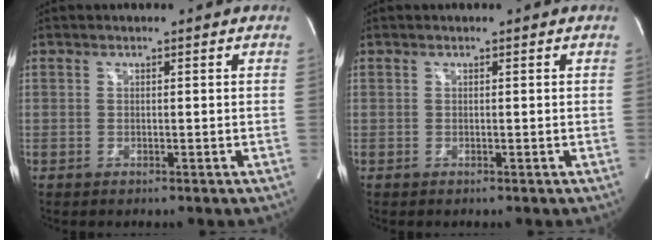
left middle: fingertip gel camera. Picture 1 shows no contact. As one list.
[{"total": 0.0}]